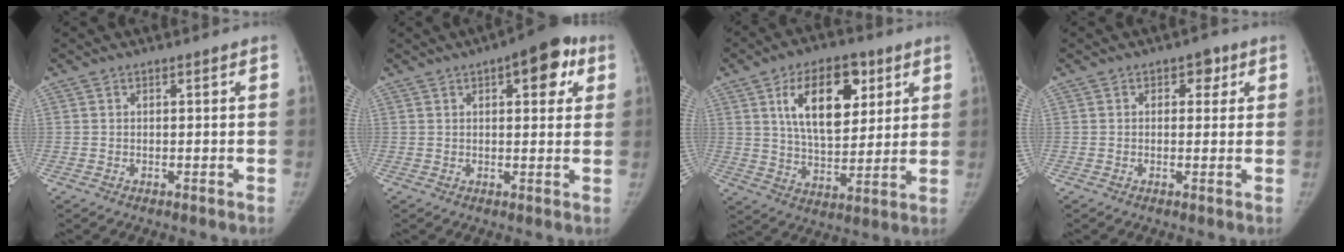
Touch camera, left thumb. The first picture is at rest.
{"total": 9.5, "force": [4.2, 4.1, 7.4], "torque": [-0.059, -0.002, 0.047]}
{"total": 16.1, "force": [6.3, 8.9, 11.9], "torque": [-0.147, -0.025, 0.111]}
{"total": 3.1, "force": [1.2, 2.2, 1.8], "torque": [0.007, 0.000, 0.011]}